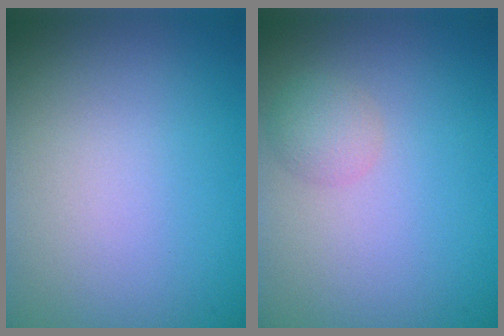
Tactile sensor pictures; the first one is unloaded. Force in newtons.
{"total": 1.7, "press": 1.7, "slide": 0.1}